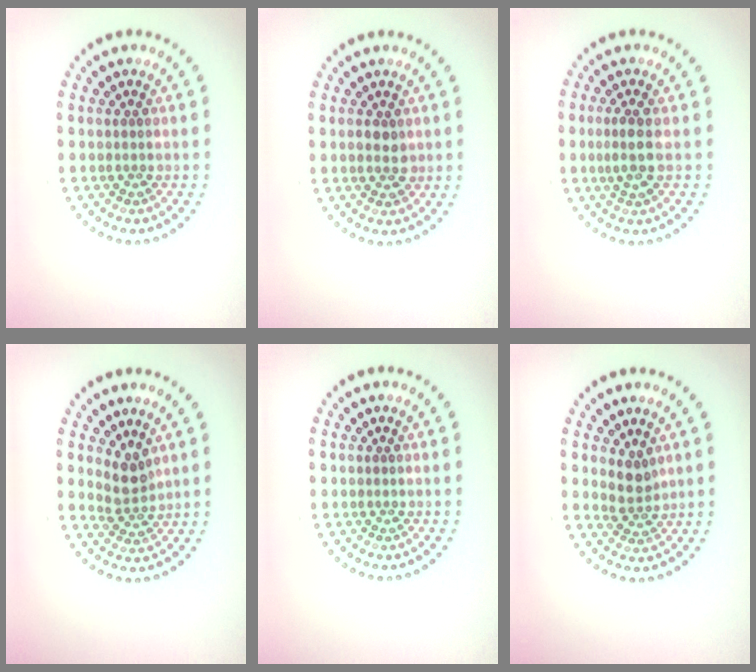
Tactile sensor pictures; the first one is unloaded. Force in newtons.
{"total": 1.7, "press": 1.7, "slide": 0.2}
{"total": 2.4, "press": 2.2, "slide": 1.0}
{"total": 2.4, "press": 1.8, "slide": 1.6}
{"total": 0.0}
{"total": 2.2, "press": 1.9, "slide": 1.1}